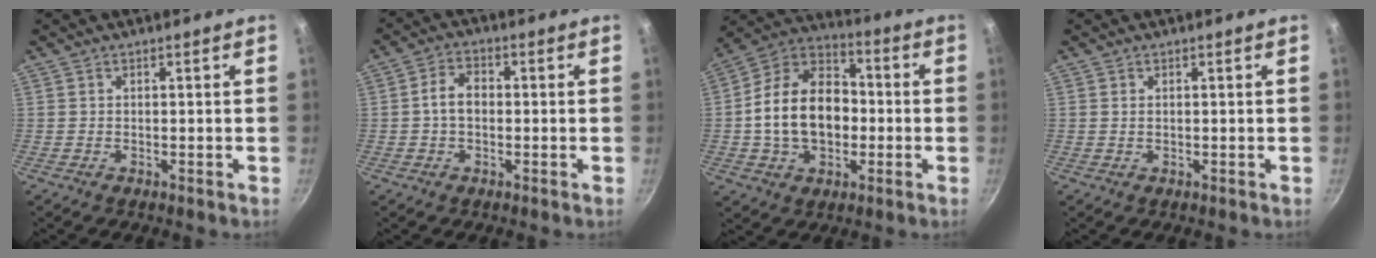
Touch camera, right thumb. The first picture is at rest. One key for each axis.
{"total": 4.9, "fx": -0.3, "fy": 3.4, "fz": 3.5, "tx": -0.054, "ty": 0.018, "tz": -0.012}
{"total": 17.8, "fx": -1.3, "fy": 12.7, "fz": 12.4, "tx": -0.185, "ty": 0.038, "tz": -0.034}
{"total": 0.6, "fx": 0.2, "fy": 0.4, "fz": 0.5, "tx": -0.008, "ty": 0.001, "tz": 0.003}